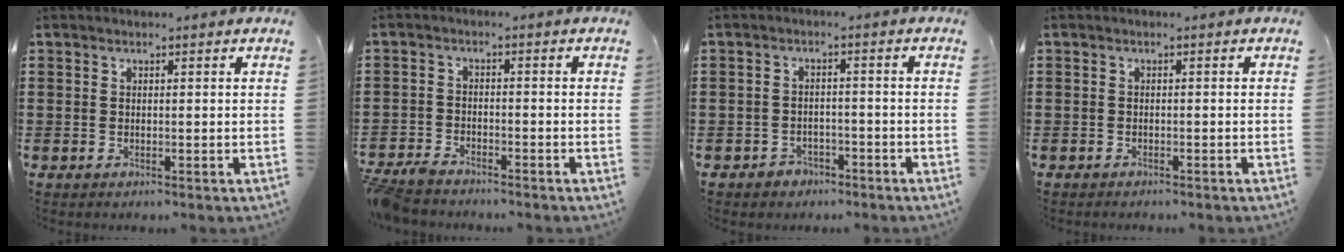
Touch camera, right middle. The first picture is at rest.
{"total": 3.2, "force": [-3.1, 0.5, 0.6], "torque": [-0.034, -0.005, -0.071]}
{"total": 2.1, "force": [-1.9, 0.9, 0.1], "torque": [-0.010, 0.000, -0.042]}
{"total": 0.6, "force": [-0.6, 0.0, 0.1], "torque": [-0.003, -0.003, -0.011]}